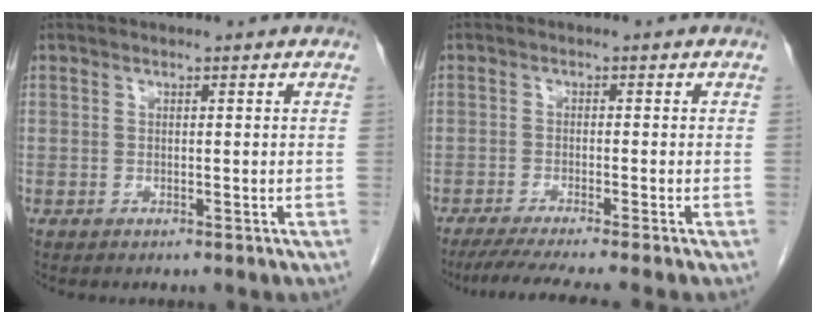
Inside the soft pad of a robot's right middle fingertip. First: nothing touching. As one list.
[{"total": 8.1, "force": [-6.8, -1.2, 4.2], "torque": [-0.050, -0.023, -0.107]}]